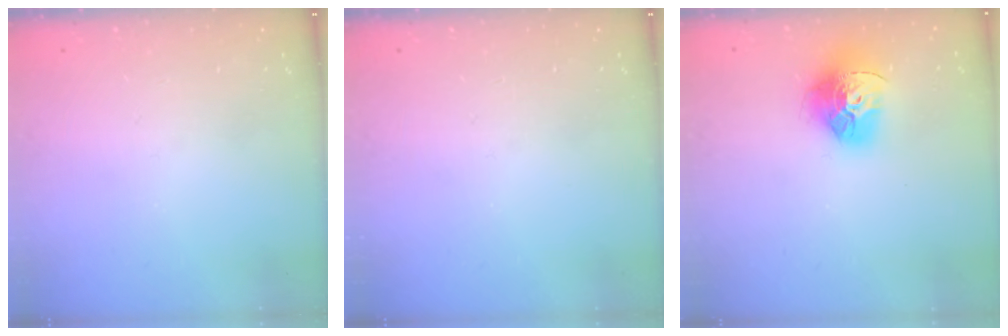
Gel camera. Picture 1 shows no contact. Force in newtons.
{"total": 0.0}
{"total": 15.9, "press": 15.9, "slide": 1.6}